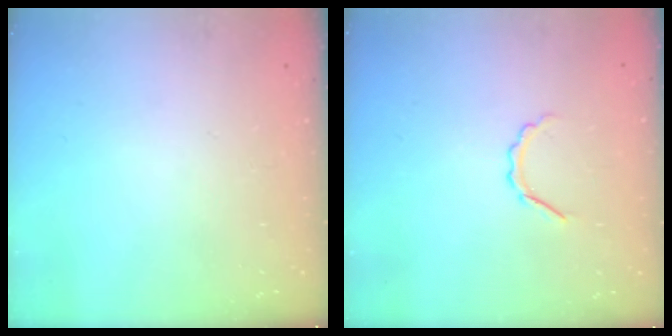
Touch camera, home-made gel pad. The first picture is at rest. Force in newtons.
{"total": 3.5, "press": 3.4, "slide": 0.7}